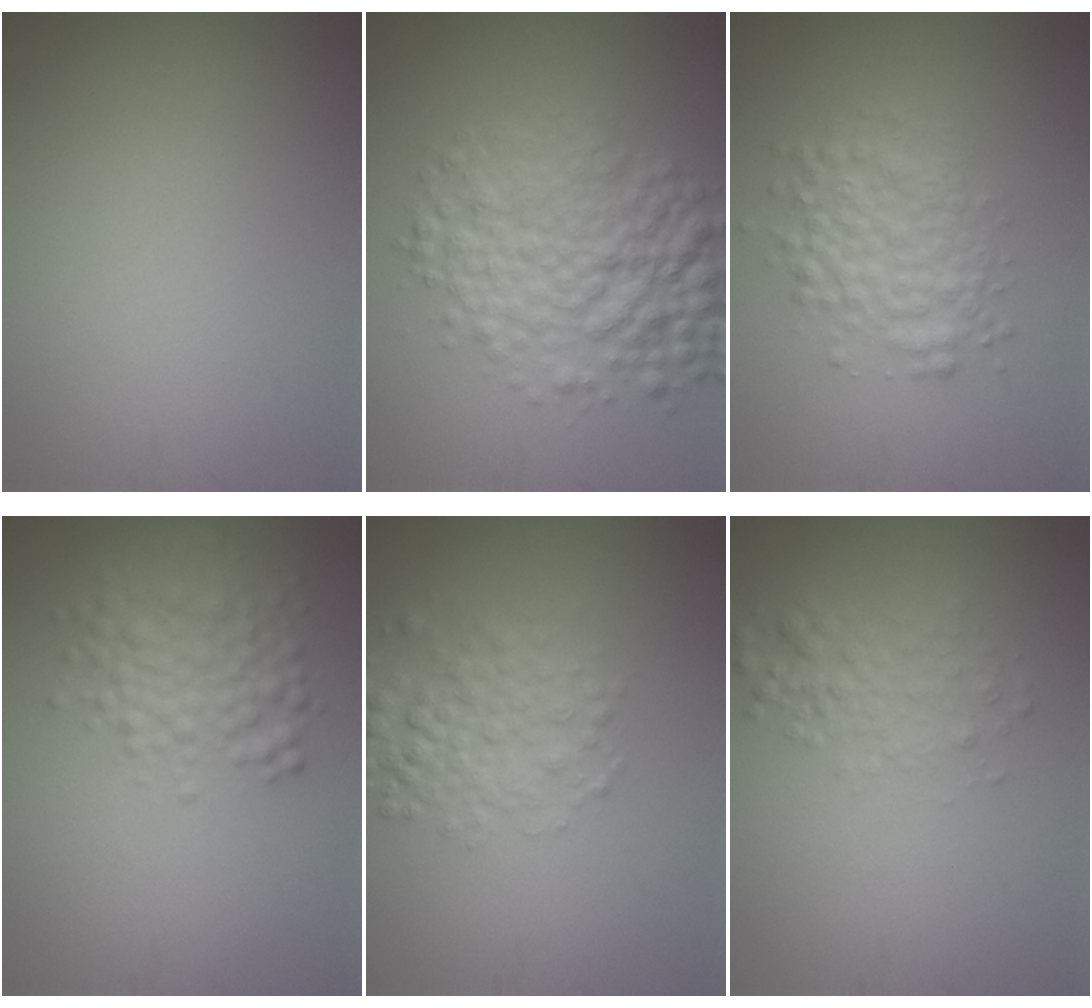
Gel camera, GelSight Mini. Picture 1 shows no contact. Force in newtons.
{"total": 7.0, "press": 7.0, "slide": 0.1}
{"total": 4.1, "press": 4.1, "slide": 0.1}
{"total": 4.1, "press": 4.1, "slide": 0.0}
{"total": 3.7, "press": 3.7, "slide": 0.1}
{"total": 2.4, "press": 2.4, "slide": 0.1}